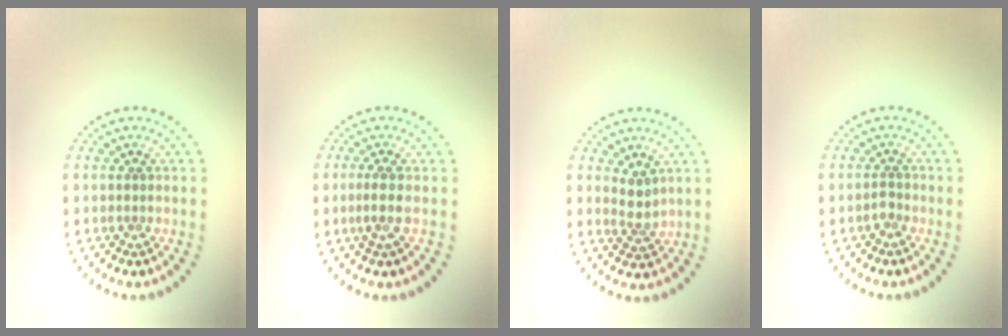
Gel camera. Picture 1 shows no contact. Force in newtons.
{"total": 1.9, "press": 1.4, "slide": 1.2}
{"total": 1.8, "press": 1.3, "slide": 1.2}
{"total": 0.9, "press": 0.7, "slide": 0.6}